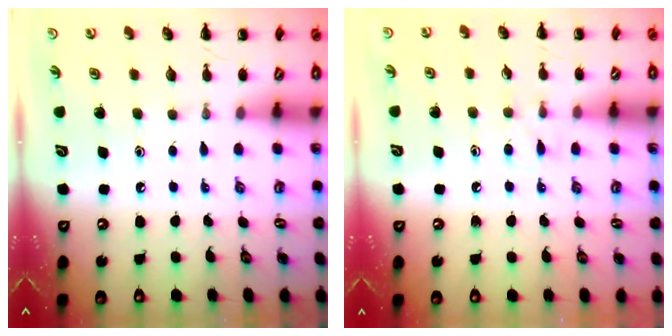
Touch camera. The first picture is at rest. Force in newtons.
{"total": 5.2, "press": 4.7, "slide": 2.2}